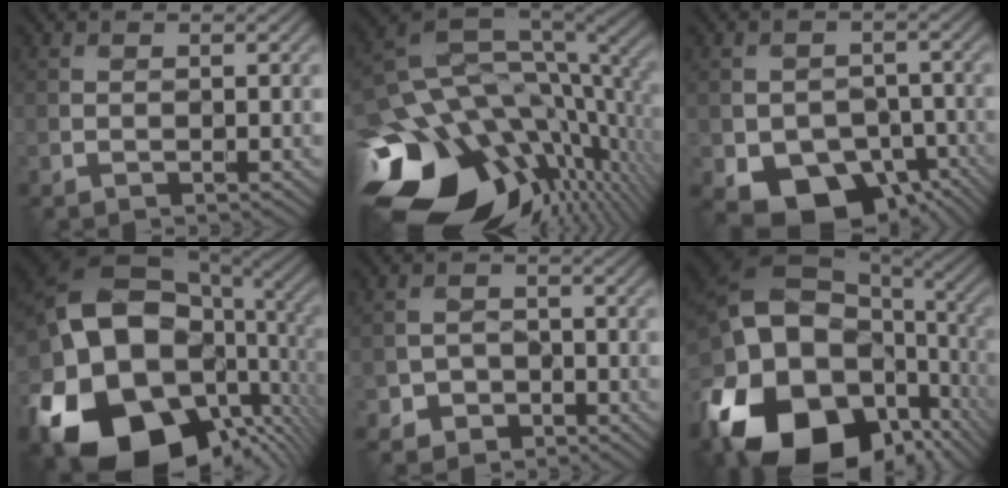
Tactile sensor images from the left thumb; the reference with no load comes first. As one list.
[{"total": 18.8, "force": [-5.9, 12.3, 13.0], "torque": [-0.292, -0.046, -0.075]}, {"total": 10.2, "force": [-5.2, 7.1, 5.2], "torque": [-0.085, -0.028, -0.072]}, {"total": 23.0, "force": [-4.4, 17.0, 14.8], "torque": [-0.321, -0.035, -0.061]}, {"total": 2.9, "force": [-1.8, 2.3, 0.6], "torque": [-0.003, 0.000, -0.036]}, {"total": 22.4, "force": [-7.3, 15.8, 14.2], "torque": [-0.313, -0.033, -0.106]}]